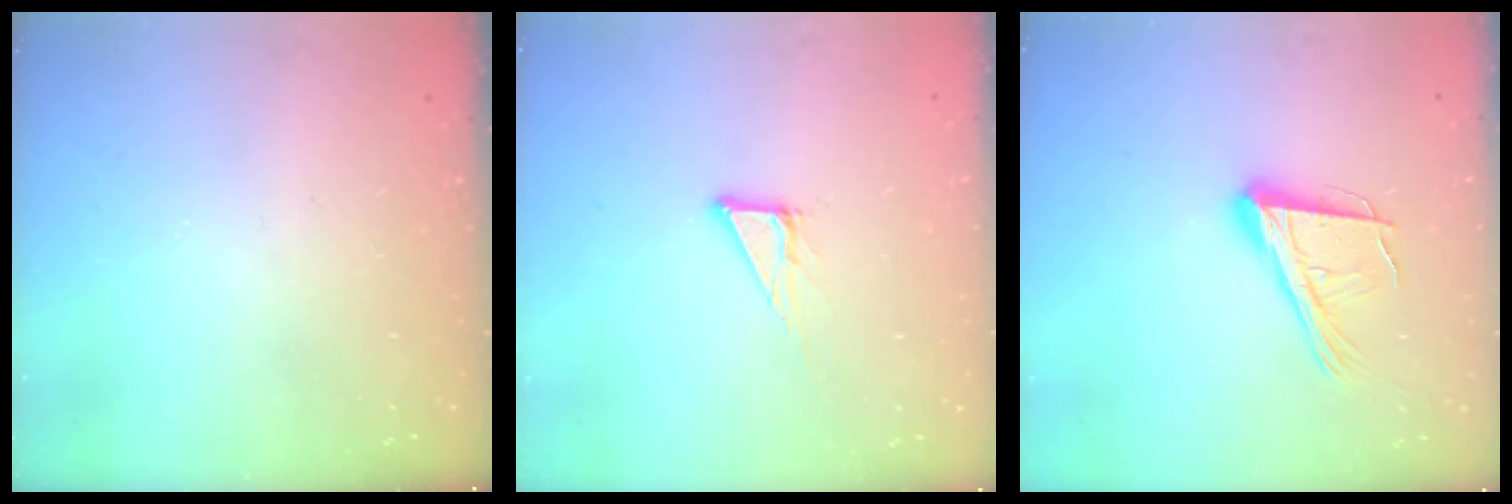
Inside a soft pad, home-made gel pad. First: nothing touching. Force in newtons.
{"total": 5.6, "press": 5.6, "slide": 0.3}
{"total": 17.0, "press": 16.5, "slide": 3.9}